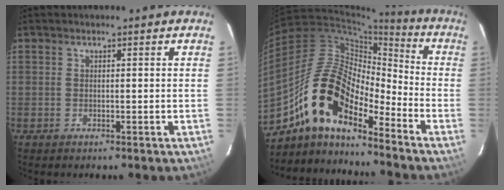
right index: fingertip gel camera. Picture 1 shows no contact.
{"total": 15.9, "force": [-11.3, 5.7, 9.6], "torque": [-0.172, 0.008, -0.228]}